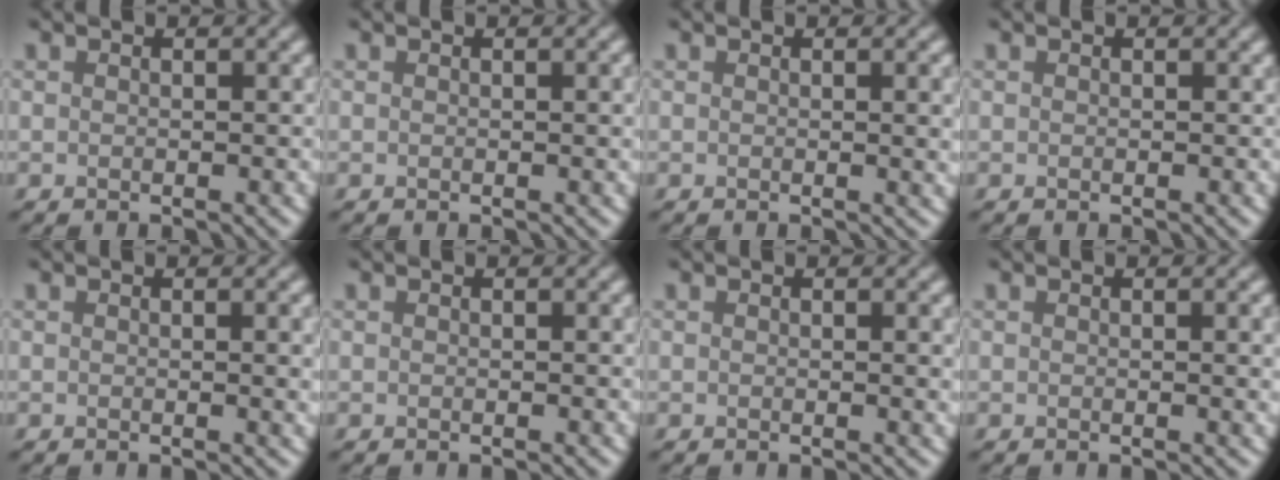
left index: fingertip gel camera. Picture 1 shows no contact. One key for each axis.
{"total": 0.9, "fx": 0.1, "fy": 0.2, "fz": 0.8, "tx": -0.009, "ty": 0.002, "tz": 0.000}
{"total": 2.4, "fx": 0.3, "fy": 0.7, "fz": 2.3, "tx": -0.021, "ty": 0.001, "tz": 0.001}
{"total": 0.0}
{"total": 2.1, "fx": 0.2, "fy": 0.6, "fz": 2.0, "tx": -0.018, "ty": 0.001, "tz": 0.000}
{"total": 0.0}
{"total": 1.4, "fx": 0.2, "fy": 0.4, "fz": 1.4, "tx": -0.012, "ty": 0.000, "tz": 0.000}
{"total": 1.7, "fx": 0.2, "fy": 0.5, "fz": 1.7, "tx": -0.016, "ty": 0.000, "tz": 0.000}